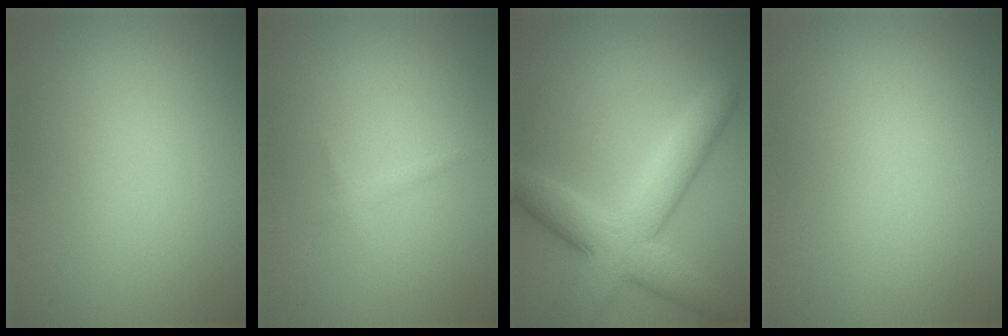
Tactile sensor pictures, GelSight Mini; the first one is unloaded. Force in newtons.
{"total": 0.6, "press": 0.6, "slide": 0.1}
{"total": 7.3, "press": 7.3, "slide": 0.4}
{"total": 0.0}